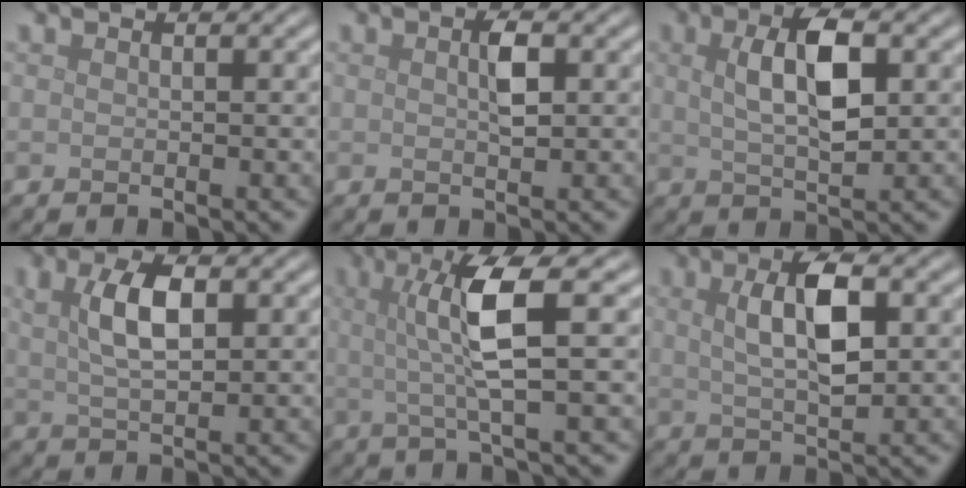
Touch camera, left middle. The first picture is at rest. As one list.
[{"total": 1.7, "force": [0.4, 0.5, 1.6], "torque": [-0.030, 0.002, 0.006]}, {"total": 5.5, "force": [1.3, 2.1, 4.9], "torque": [-0.093, 0.006, 0.023]}, {"total": 4.5, "force": [1.3, 1.8, 3.9], "torque": [-0.080, 0.007, 0.023]}, {"total": 6.0, "force": [1.0, 0.9, 5.9], "torque": [-0.108, 0.005, 0.020]}, {"total": 5.4, "force": [1.3, 1.9, 4.9], "torque": [-0.093, 0.007, 0.022]}]